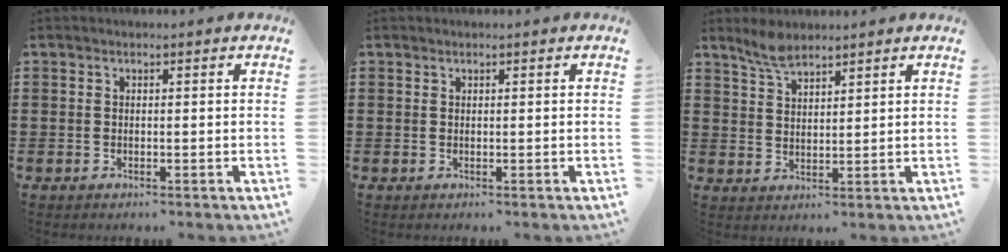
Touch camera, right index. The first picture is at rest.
{"total": 0.0}
{"total": 3.7, "force": [3.1, 1.0, 1.6], "torque": [-0.038, 0.001, 0.060]}